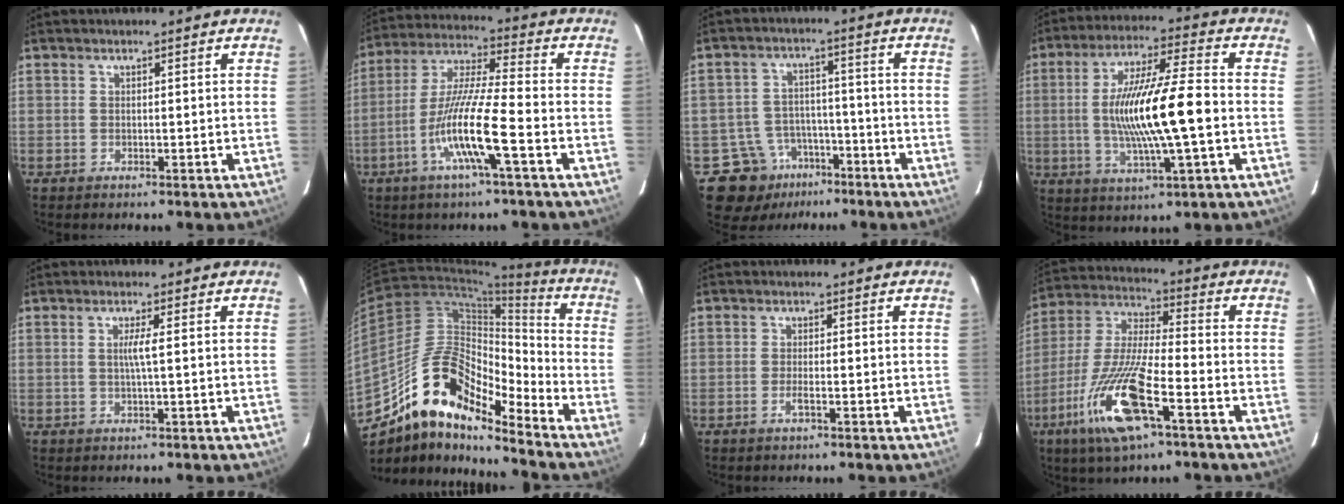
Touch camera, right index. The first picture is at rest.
{"total": 12.6, "force": [-4.7, -0.1, 11.7], "torque": [-0.234, -0.004, -0.094]}
{"total": 9.8, "force": [-5.7, 7.9, 1.2], "torque": [-0.023, 0.036, -0.077]}
{"total": 15.1, "force": [-1.4, 1.1, 15.0], "torque": [-0.278, 0.001, -0.025]}
{"total": 2.1, "force": [0.2, -0.5, 2.0], "torque": [-0.040, 0.000, 0.002]}
{"total": 15.2, "force": [-10.9, 5.3, 9.1], "torque": [-0.152, 0.050, -0.187]}
{"total": 1.4, "force": [-0.7, 0.0, 1.2], "torque": [-0.025, -0.001, -0.015]}
{"total": 15.9, "force": [-7.5, 2.4, 13.8], "torque": [-0.293, -0.021, -0.139]}